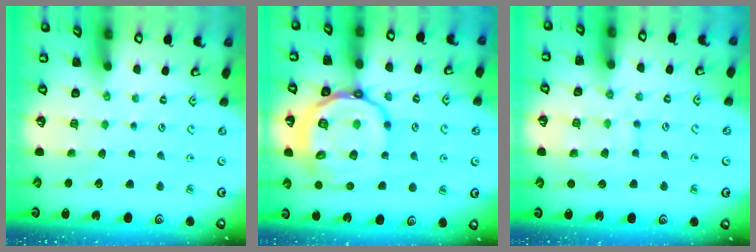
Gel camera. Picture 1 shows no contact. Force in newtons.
{"total": 22.5, "press": 22.3, "slide": 2.3}
{"total": 11.3, "press": 11.3, "slide": 1.0}